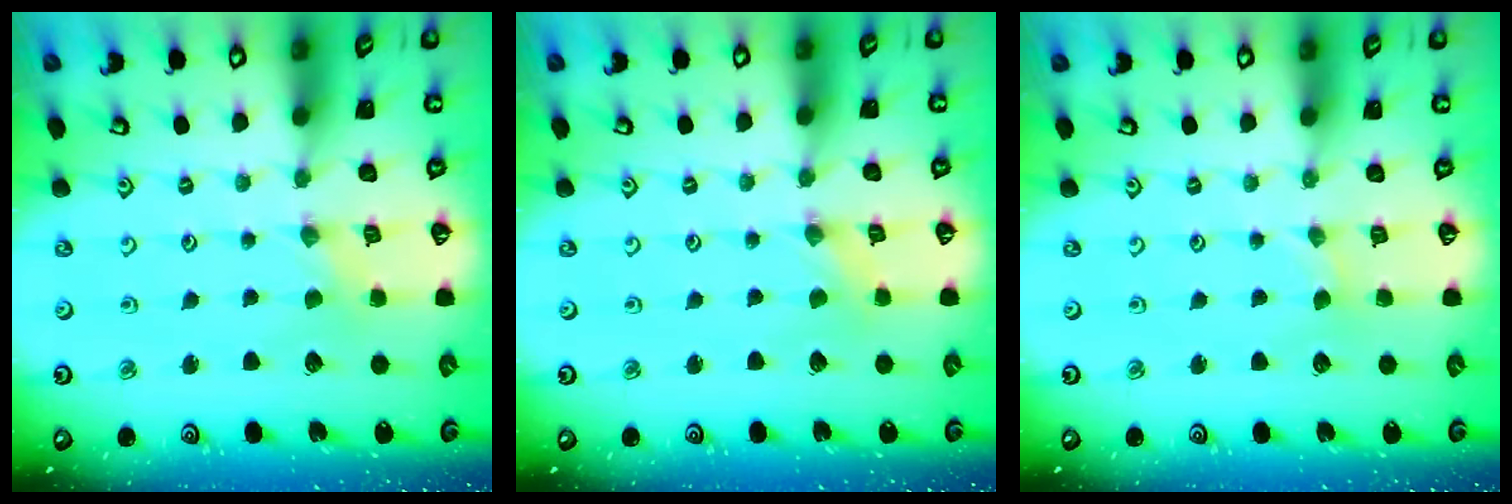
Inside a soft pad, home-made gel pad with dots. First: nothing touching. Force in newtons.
{"total": 0.0}
{"total": 0.0}